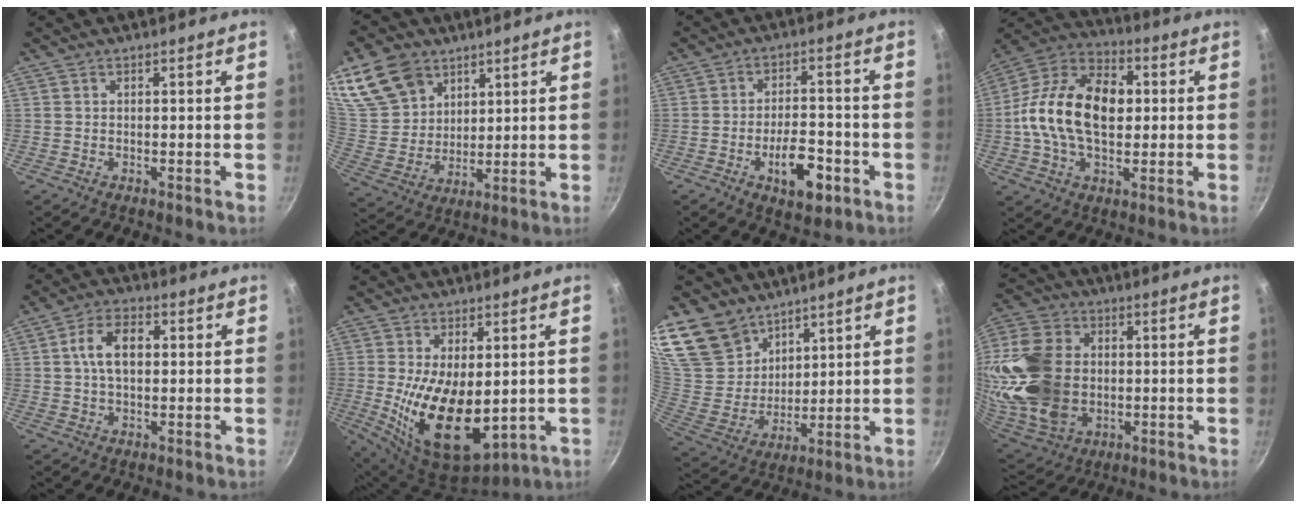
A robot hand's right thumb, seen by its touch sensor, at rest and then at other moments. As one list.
[{"total": 15.6, "force": [8.8, 11.0, 6.7], "torque": [-0.109, -0.029, 0.181]}, {"total": 9.7, "force": [-4.0, 4.5, 7.6], "torque": [-0.098, 0.022, -0.059]}, {"total": 19.6, "force": [0.9, 12.5, 15.1], "torque": [-0.243, 0.027, -0.006]}, {"total": 8.0, "force": [0.9, 4.9, 6.2], "torque": [-0.097, 0.018, 0.008]}, {"total": 16.2, "force": [-0.5, 8.9, 13.5], "torque": [-0.230, -0.030, 0.011]}, {"total": 18.1, "force": [12.5, 11.5, 6.2], "torque": [-0.109, -0.055, 0.259]}, {"total": 25.8, "force": [-0.2, 19.1, 17.4], "torque": [-0.373, 0.011, 0.006]}]